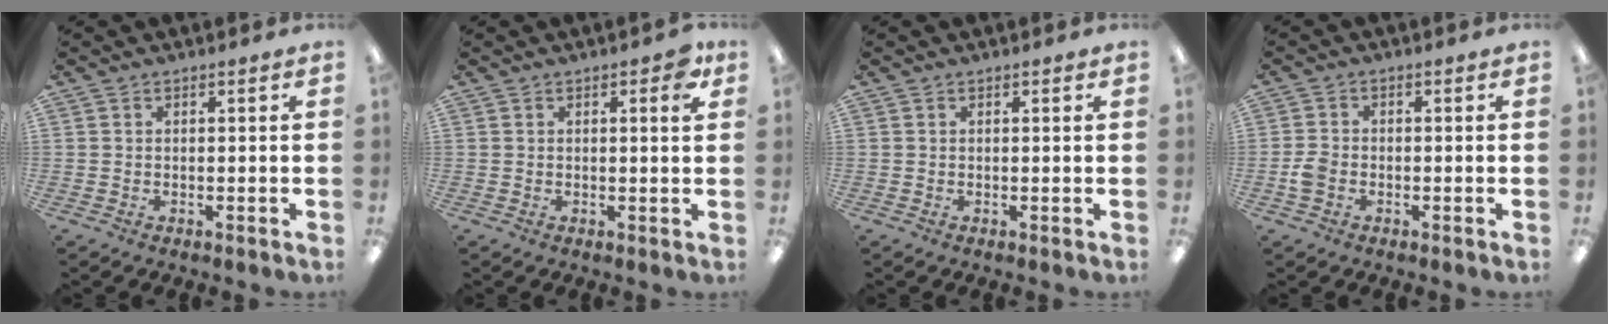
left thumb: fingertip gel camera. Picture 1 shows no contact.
{"total": 3.7, "force": [1.7, 1.2, 3.1], "torque": [-0.041, -0.004, 0.023]}
{"total": 0.6, "force": [0.2, 0.3, 0.5], "torque": [-0.010, 0.002, 0.003]}
{"total": 3.6, "force": [-1.4, 2.6, 2.1], "torque": [-0.042, 0.007, -0.027]}